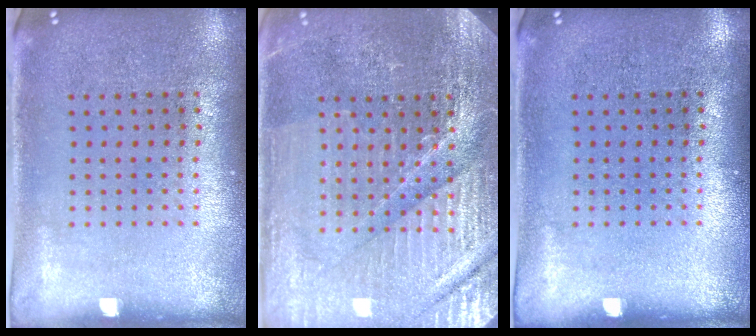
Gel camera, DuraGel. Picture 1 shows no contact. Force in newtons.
{"total": 4.8, "press": 4.6, "slide": 1.5}
{"total": 0.0}